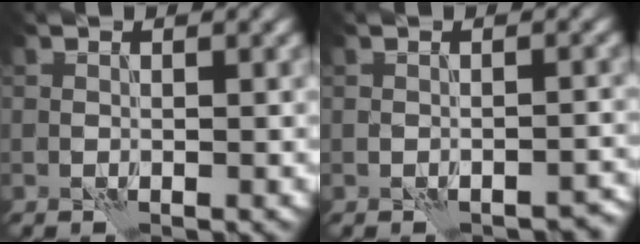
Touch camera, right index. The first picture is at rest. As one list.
[{"total": 1.7, "force": [-1.5, 0.5, 0.6], "torque": [-0.009, 0.003, -0.019]}]